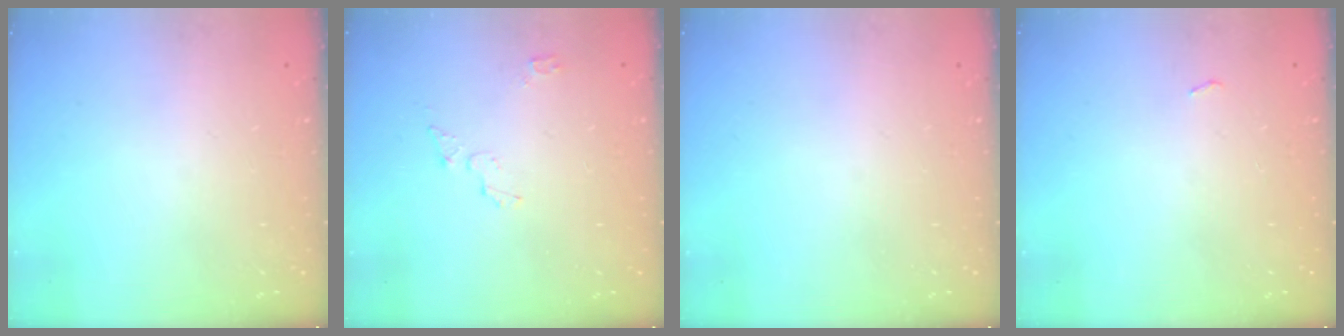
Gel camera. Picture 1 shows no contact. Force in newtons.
{"total": 3.7, "press": 3.7, "slide": 0.4}
{"total": 0.0}
{"total": 2.7, "press": 2.3, "slide": 1.4}